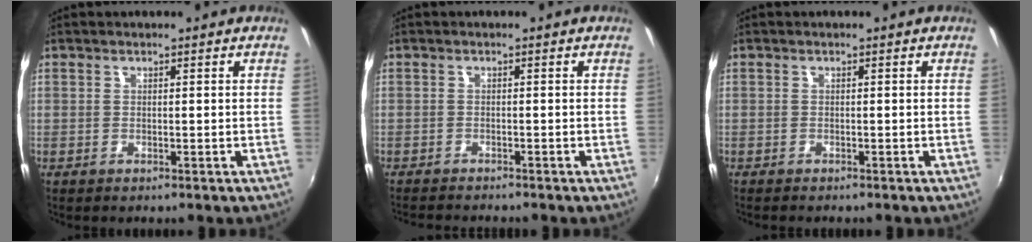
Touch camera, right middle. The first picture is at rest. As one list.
[{"total": 4.1, "force": [-3.9, 0.3, 1.2], "torque": [-0.034, -0.016, -0.066]}, {"total": 1.1, "force": [-1.0, 0.2, 0.4], "torque": [-0.009, -0.008, -0.017]}]